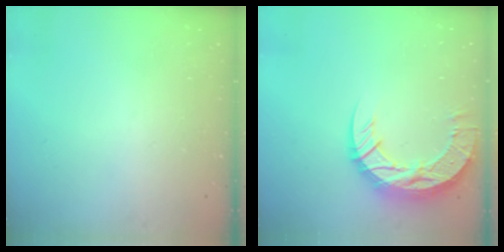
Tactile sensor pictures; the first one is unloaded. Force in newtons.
{"total": 16.1, "press": 16.0, "slide": 1.4}